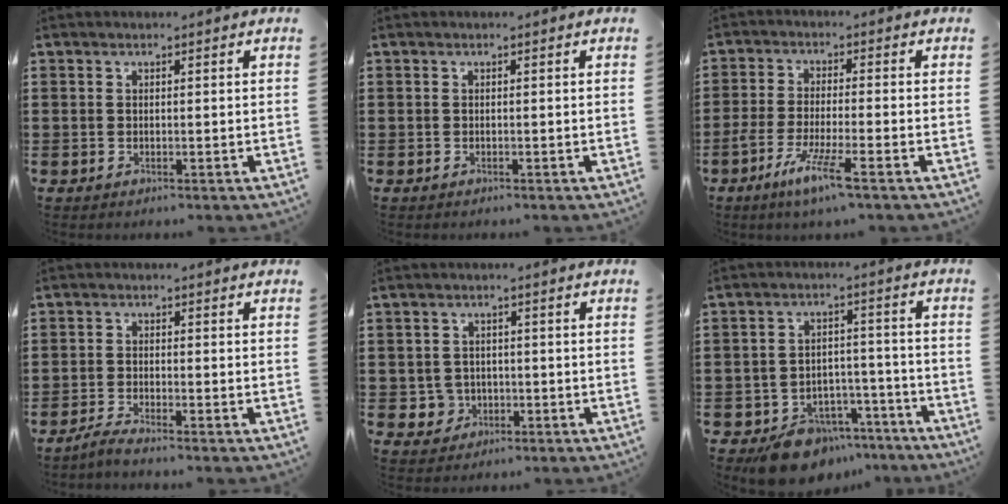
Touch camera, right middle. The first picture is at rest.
{"total": 0.0}
{"total": 6.6, "force": [-4.3, 0.1, 5.0], "torque": [-0.108, -0.015, -0.084]}
{"total": 2.2, "force": [-2.0, -0.3, 0.9], "torque": [-0.024, -0.001, -0.041]}
{"total": 2.9, "force": [-0.8, 2.7, 0.5], "torque": [-0.022, 0.001, -0.016]}
{"total": 8.1, "force": [-6.9, 3.8, 1.8], "torque": [-0.030, 0.037, -0.125]}